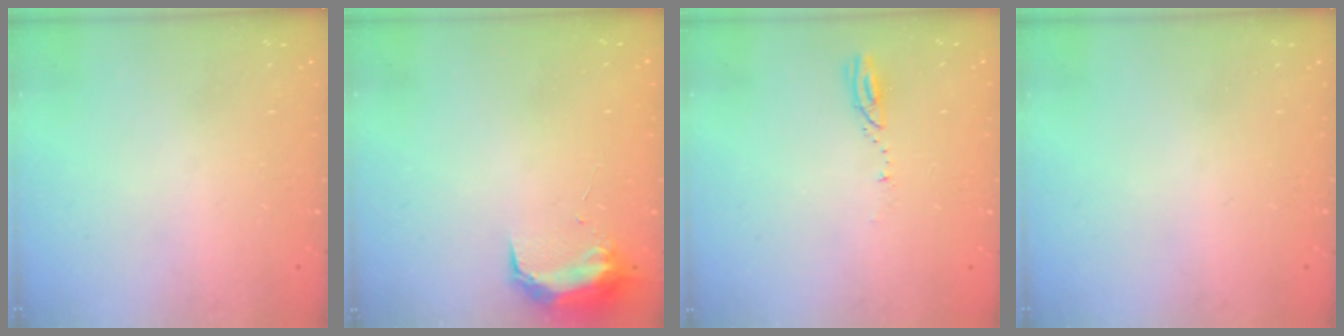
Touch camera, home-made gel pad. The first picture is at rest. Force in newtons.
{"total": 9.8, "press": 9.7, "slide": 0.7}
{"total": 3.2, "press": 3.2, "slide": 0.4}
{"total": 0.0}